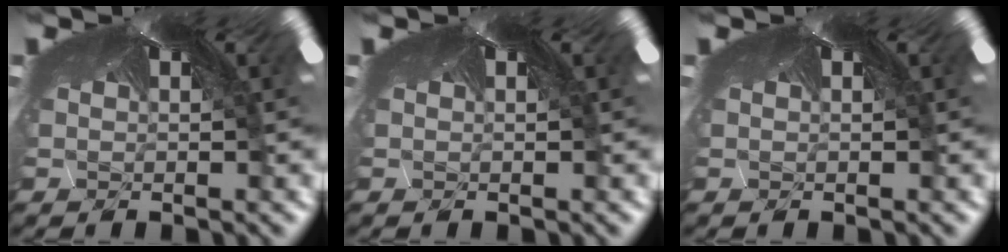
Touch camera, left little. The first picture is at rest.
{"total": 0.0}
{"total": 0.0}